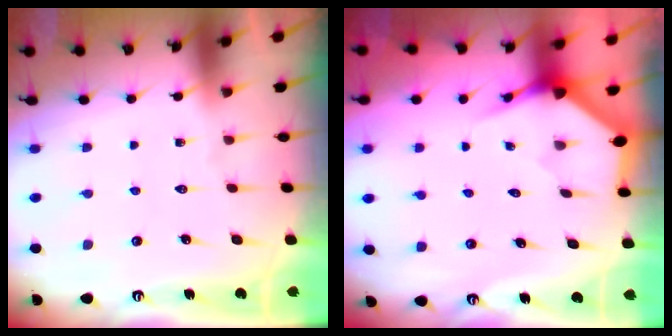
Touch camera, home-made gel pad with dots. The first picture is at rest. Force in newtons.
{"total": 3.4, "press": 3.4, "slide": 0.1}